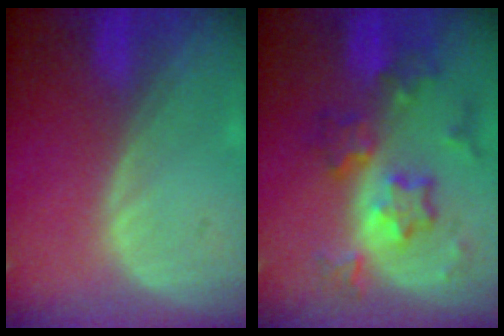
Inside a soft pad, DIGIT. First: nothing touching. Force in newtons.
{"total": 8.4, "press": 7.5, "slide": 4.0}